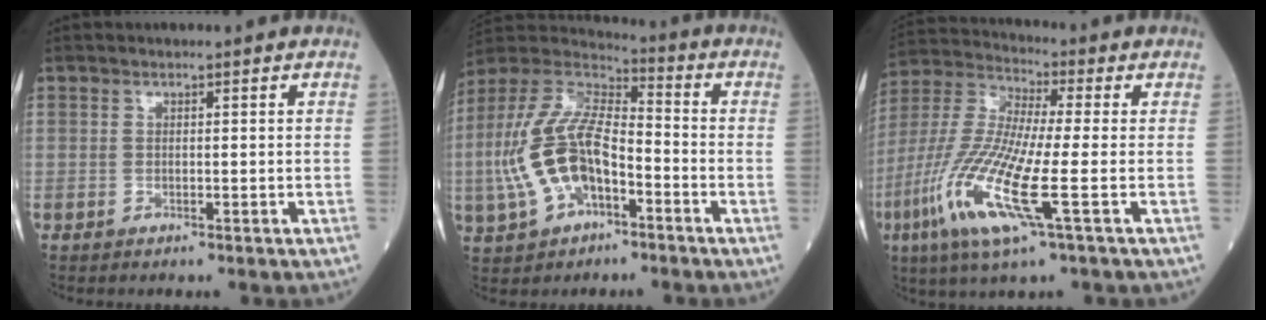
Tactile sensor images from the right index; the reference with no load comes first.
{"total": 15.0, "force": [-4.0, 7.2, 12.5], "torque": [-0.278, 0.014, -0.076]}
{"total": 16.2, "force": [-4.9, 1.5, 15.3], "torque": [-0.337, -0.021, -0.098]}